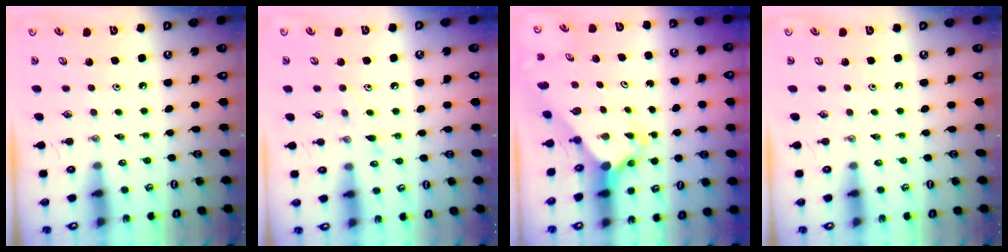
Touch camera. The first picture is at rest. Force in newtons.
{"total": 6.6, "press": 6.6, "slide": 0.5}
{"total": 2.7, "press": 2.7, "slide": 0.2}
{"total": 0.0}